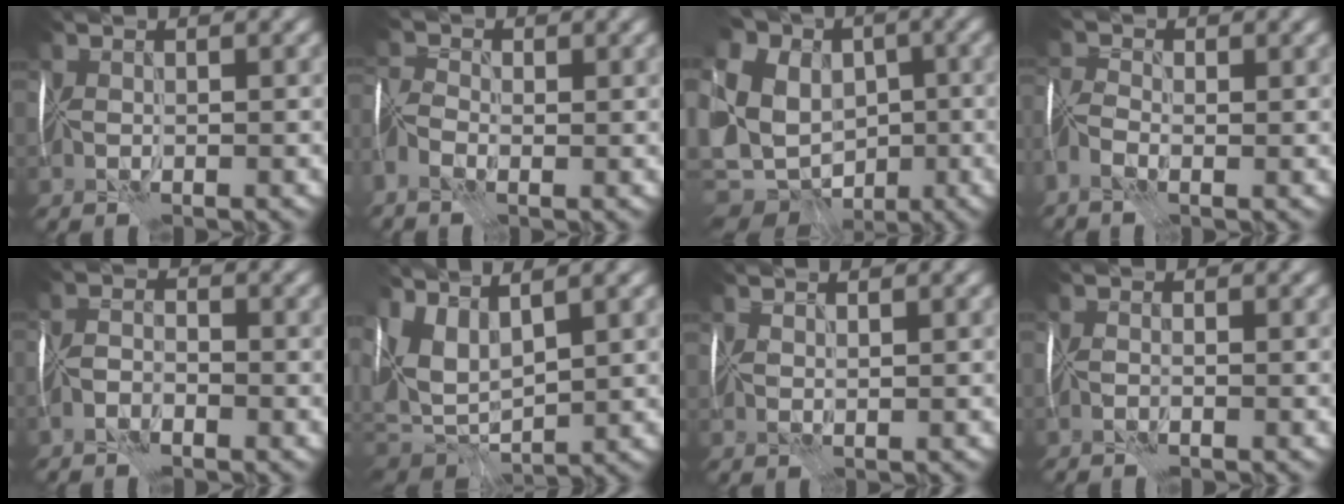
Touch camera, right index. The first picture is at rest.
{"total": 3.5, "force": [-1.6, 2.0, 2.4], "torque": [-0.053, -0.003, -0.036]}
{"total": 18.6, "force": [-1.1, 15.8, 9.8], "torque": [-0.226, 0.008, -0.043]}
{"total": 2.7, "force": [-1.5, 1.3, 1.8], "torque": [-0.048, -0.001, -0.033]}
{"total": 1.3, "force": [-1.1, 0.4, 0.5], "torque": [-0.010, 0.011, -0.030]}
{"total": 6.0, "force": [2.6, 2.9, 4.6], "torque": [-0.107, 0.000, 0.052]}
{"total": 1.1, "force": [1.1, -0.2, 0.0], "torque": [-0.001, 0.003, 0.021]}
{"total": 0.7, "force": [-0.5, -0.4, 0.0], "torque": [-0.003, 0.000, -0.015]}